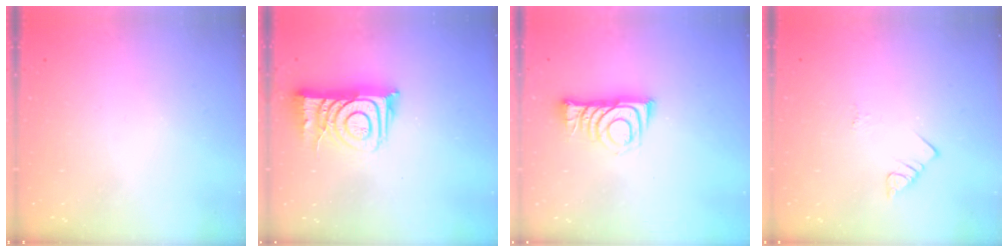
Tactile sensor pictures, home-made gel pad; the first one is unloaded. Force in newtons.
{"total": 10.9, "press": 10.9, "slide": 1.1}
{"total": 8.9, "press": 8.8, "slide": 0.9}
{"total": 2.8, "press": 2.8, "slide": 0.4}